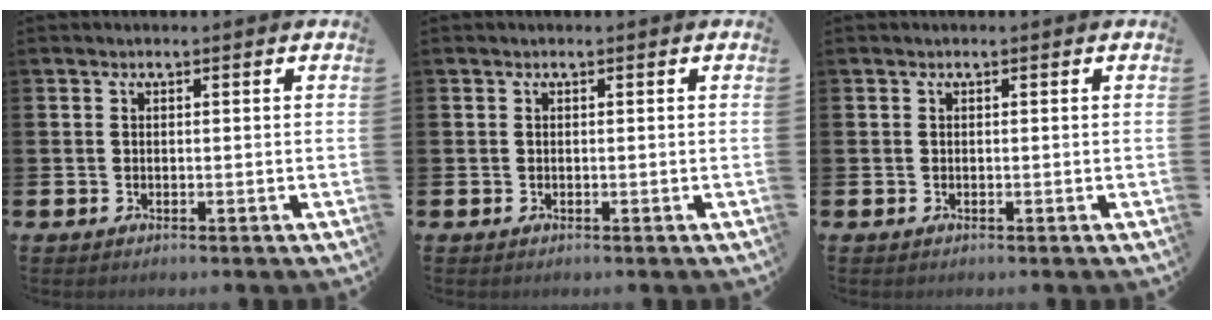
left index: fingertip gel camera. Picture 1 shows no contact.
{"total": 0.0}
{"total": 0.0}